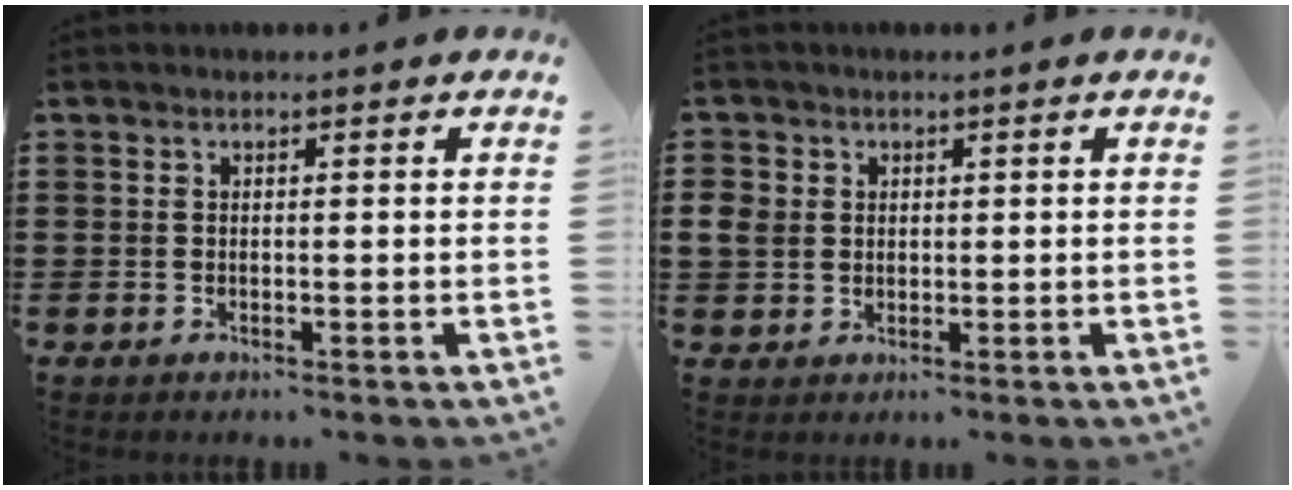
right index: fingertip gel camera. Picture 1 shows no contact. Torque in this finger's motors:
{"motor_torque": [0.79, 0.32, 0.05, 0.05]}